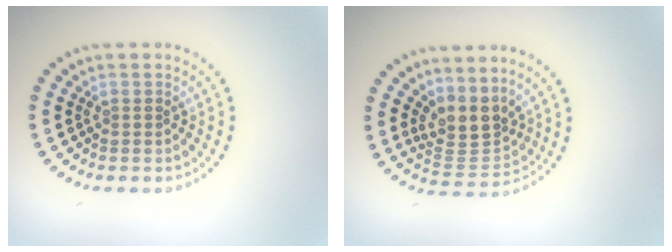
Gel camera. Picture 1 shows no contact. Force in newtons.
{"total": 3.6, "press": 2.6, "slide": 2.6}